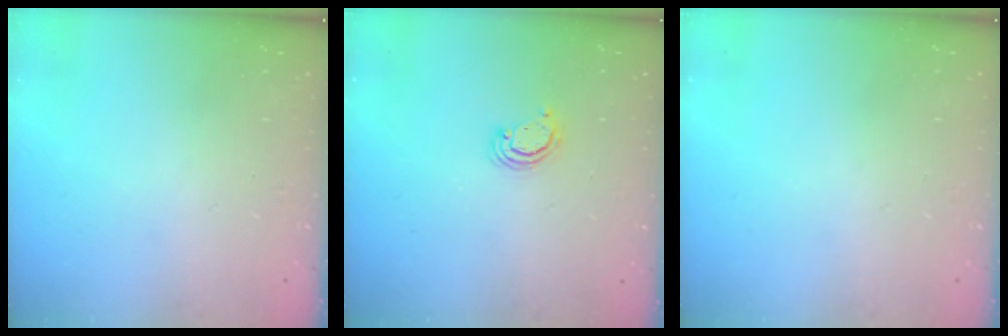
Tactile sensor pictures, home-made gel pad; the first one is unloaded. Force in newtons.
{"total": 2.3, "press": 2.3, "slide": 0.3}
{"total": 0.0}